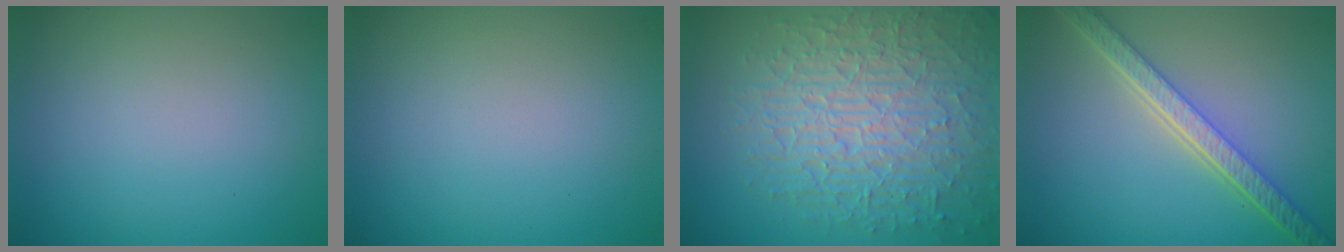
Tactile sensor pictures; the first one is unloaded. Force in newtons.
{"total": 0.0}
{"total": 10.0, "press": 6.7, "slide": 7.4}
{"total": 5.7, "press": 4.3, "slide": 3.7}